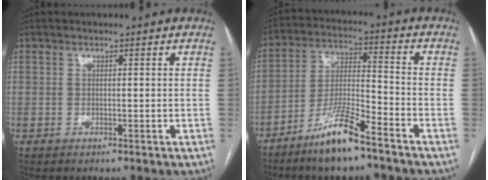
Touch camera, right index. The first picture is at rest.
{"total": 10.5, "force": [-7.4, 1.1, 7.3], "torque": [-0.145, -0.018, -0.144]}